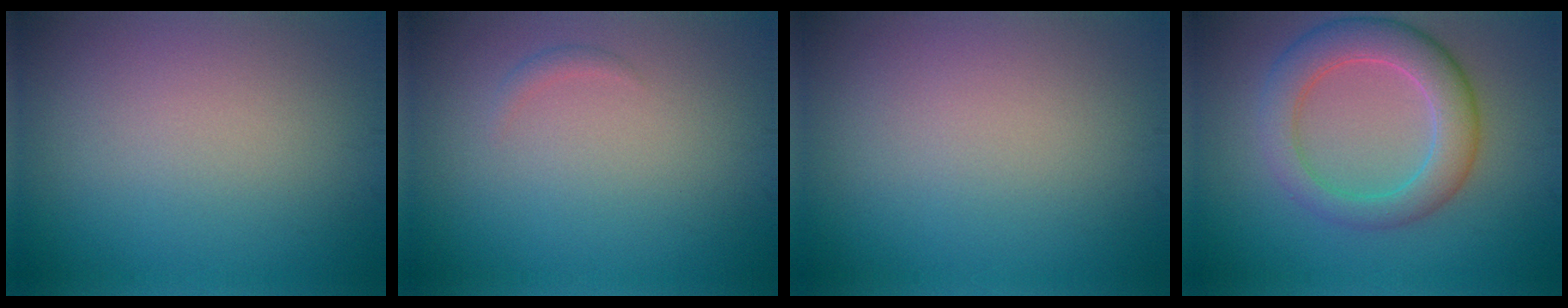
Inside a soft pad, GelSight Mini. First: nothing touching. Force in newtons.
{"total": 0.7, "press": 0.7, "slide": 0.1}
{"total": 0.0}
{"total": 5.6, "press": 5.5, "slide": 0.4}